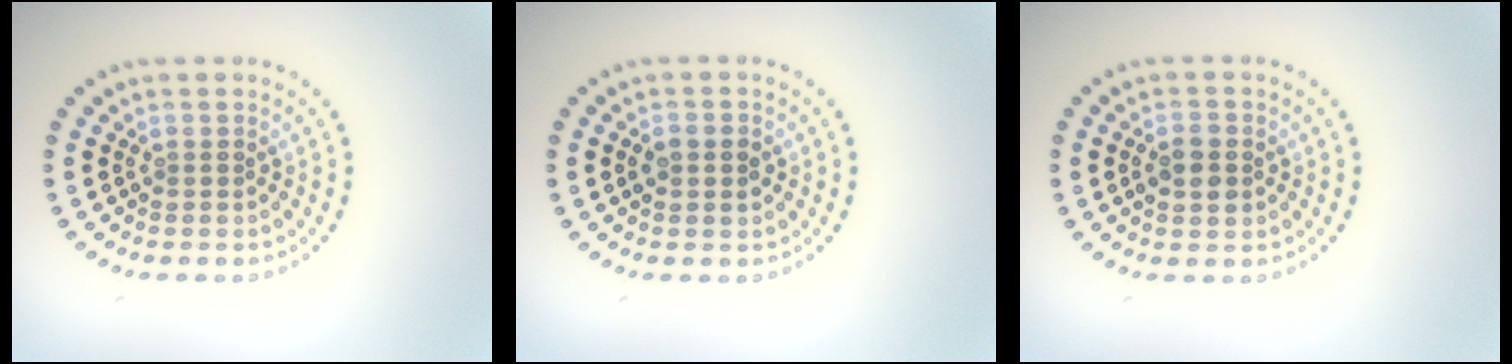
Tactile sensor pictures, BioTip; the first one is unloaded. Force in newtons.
{"total": 2.2, "press": 2.2, "slide": 0.1}
{"total": 2.7, "press": 2.7, "slide": 0.2}